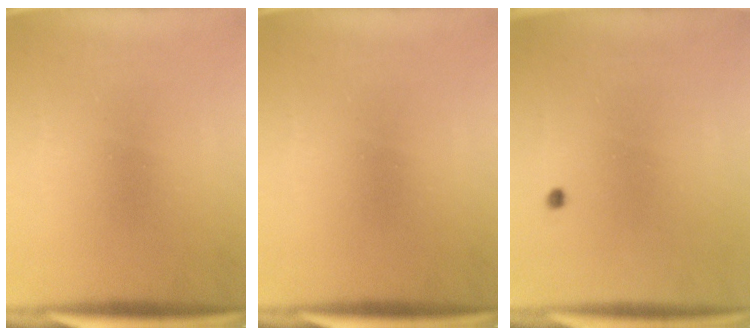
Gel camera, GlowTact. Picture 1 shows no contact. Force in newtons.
{"total": 0.0}
{"total": 0.5}